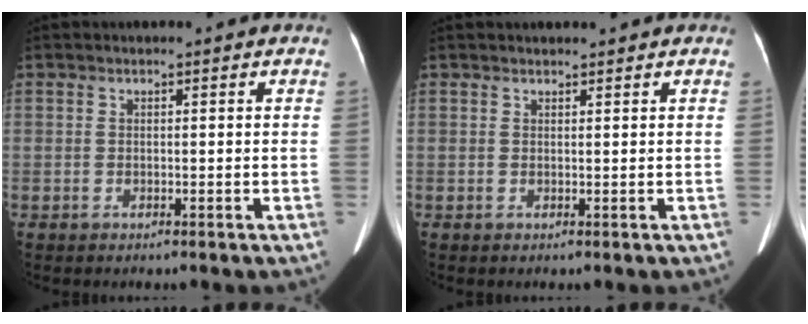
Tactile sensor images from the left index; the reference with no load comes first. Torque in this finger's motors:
{"motor_torque": [-0.03, -0.27, 0.02, 0.02]}